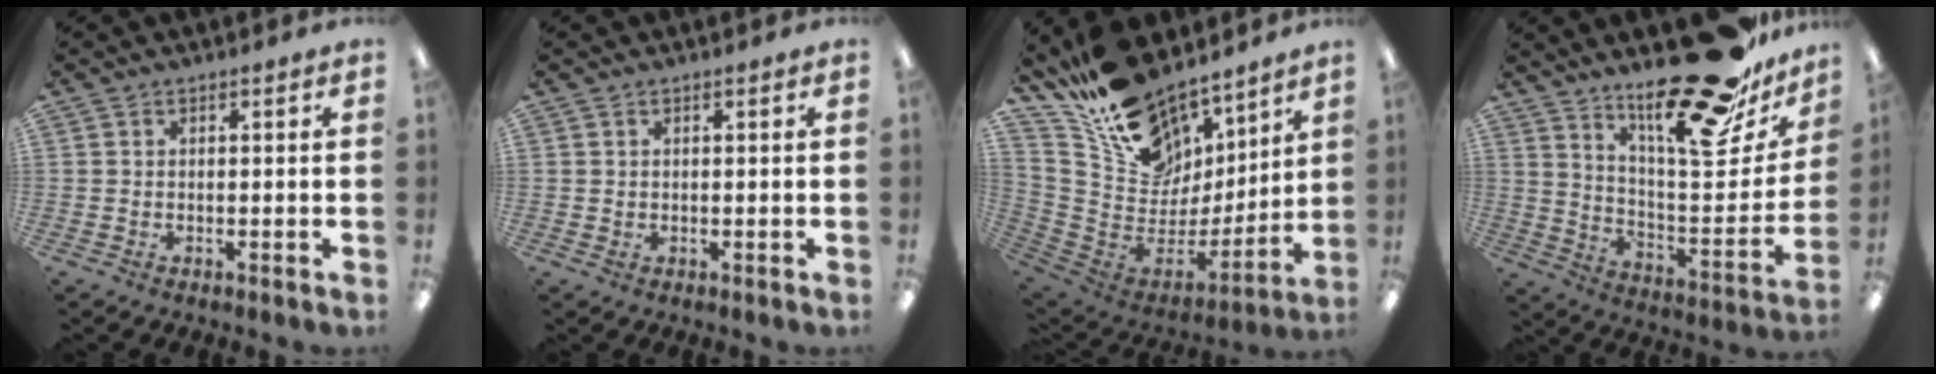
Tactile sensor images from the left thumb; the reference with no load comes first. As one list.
[{"total": 0.7, "force": [0.4, 0.5, 0.1], "torque": [-0.003, 0.003, 0.006]}, {"total": 19.3, "force": [14.8, 10.3, 6.7], "torque": [-0.132, -0.122, 0.280]}, {"total": 26.5, "force": [19.7, 8.0, 15.8], "torque": [-0.216, -0.136, 0.319]}]